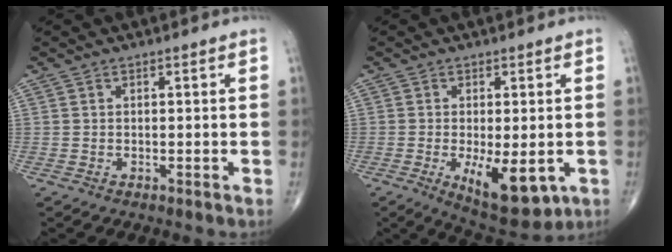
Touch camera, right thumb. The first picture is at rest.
{"total": 10.7, "force": [-2.9, 4.5, 9.3], "torque": [-0.132, -0.018, -0.032]}